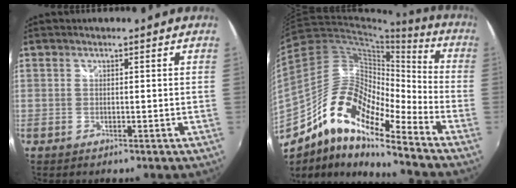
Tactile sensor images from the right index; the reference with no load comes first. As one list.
[{"total": 16.2, "force": [-10.8, 4.9, 11.1], "torque": [-0.189, 0.005, -0.222]}]